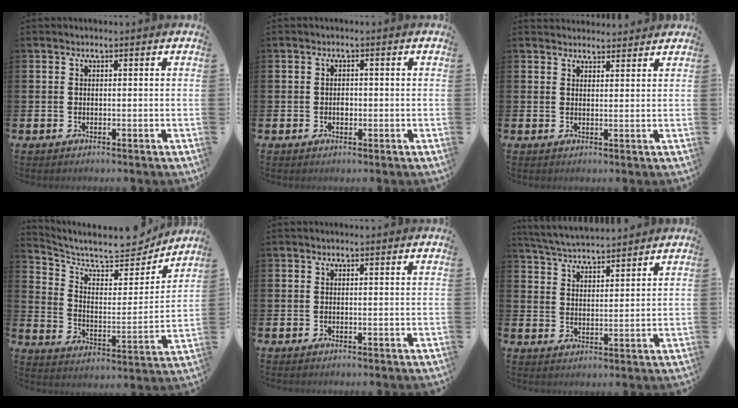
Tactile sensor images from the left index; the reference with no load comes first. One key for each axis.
{"total": 1.3, "fx": -0.2, "fy": 1.0, "fz": 0.8, "tx": -0.003, "ty": 0.001, "tz": -0.008}
{"total": 2.4, "fx": 2.3, "fy": 0.7, "fz": -0.2, "tx": 0.009, "ty": -0.013, "tz": 0.042}
{"total": 9.0, "fx": 8.2, "fy": 2.5, "fz": 2.8, "tx": -0.084, "ty": -0.066, "tz": 0.139}
{"total": 0.0}
{"total": 4.6, "fx": 4.6, "fy": 0.3, "fz": 0.3, "tx": -0.028, "ty": -0.026, "tz": 0.082}